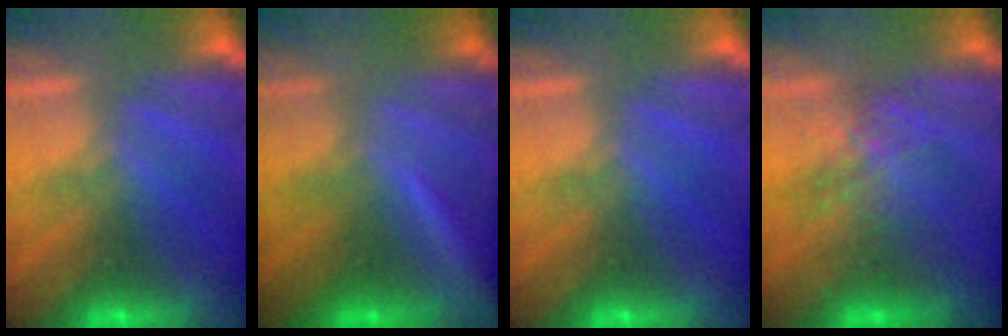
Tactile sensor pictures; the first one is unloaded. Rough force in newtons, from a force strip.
{"total": 1.7}
{"total": 0.0}
{"total": 2.2}